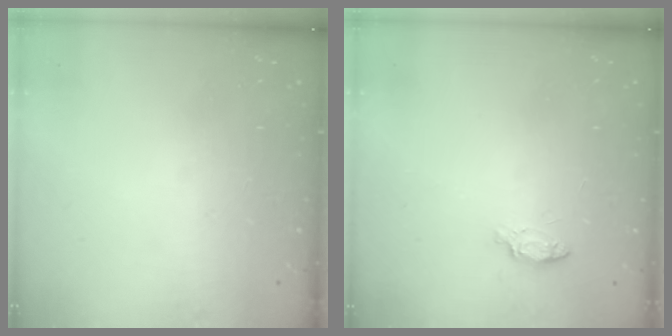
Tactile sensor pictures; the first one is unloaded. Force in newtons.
{"total": 4.7, "press": 4.7, "slide": 0.6}